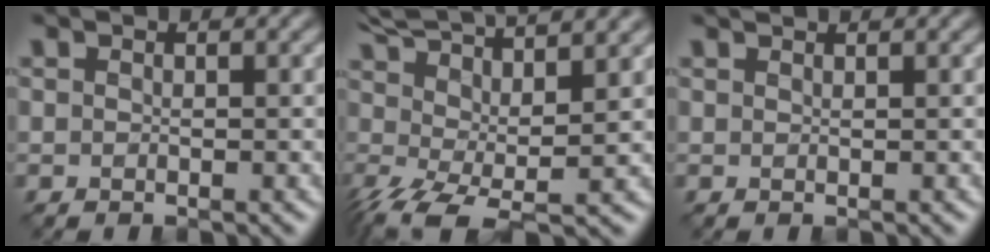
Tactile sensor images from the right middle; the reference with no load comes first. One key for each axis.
{"total": 9.7, "fx": 3.7, "fy": 3.1, "fz": 8.4, "tx": -0.158, "ty": 0.008, "tz": 0.070}
{"total": 1.0, "fx": 0.9, "fy": 0.2, "fz": 0.4, "tx": -0.004, "ty": -0.003, "tz": 0.007}